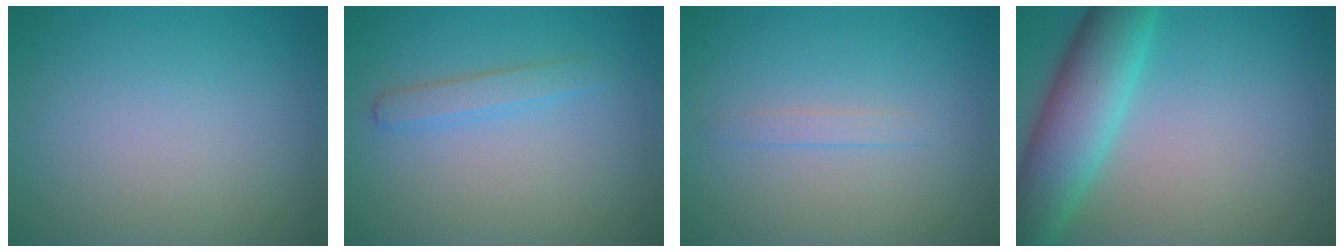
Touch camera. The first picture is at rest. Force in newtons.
{"total": 1.7, "press": 1.7, "slide": 0.1}
{"total": 0.8, "press": 0.8, "slide": 0.2}
{"total": 7.0, "press": 7.0, "slide": 0.3}